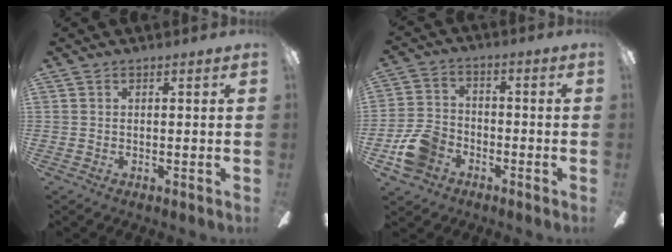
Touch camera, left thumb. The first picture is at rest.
{"total": 9.7, "force": [-4.8, 7.2, 4.3], "torque": [-0.102, 0.037, -0.087]}